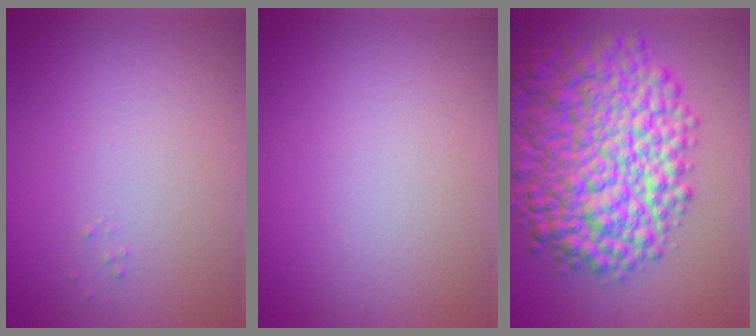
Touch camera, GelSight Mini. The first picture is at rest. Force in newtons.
{"total": 0.0}
{"total": 12.7, "press": 12.7, "slide": 0.3}